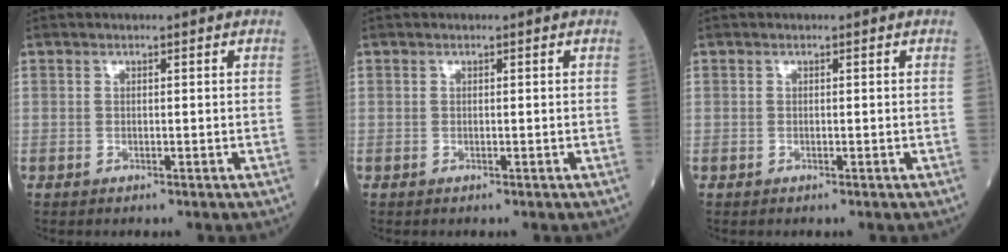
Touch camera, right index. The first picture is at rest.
{"total": 0.0}
{"total": 0.0}